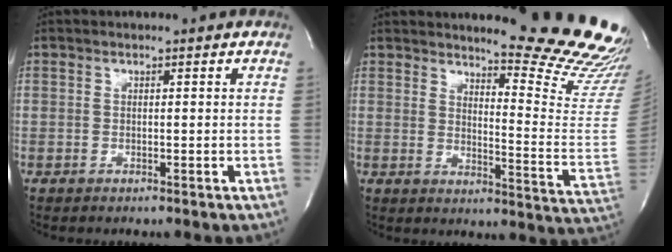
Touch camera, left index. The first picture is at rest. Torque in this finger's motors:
{"motor_torque": [-0.04, -0.04, 0.22, 0.04]}